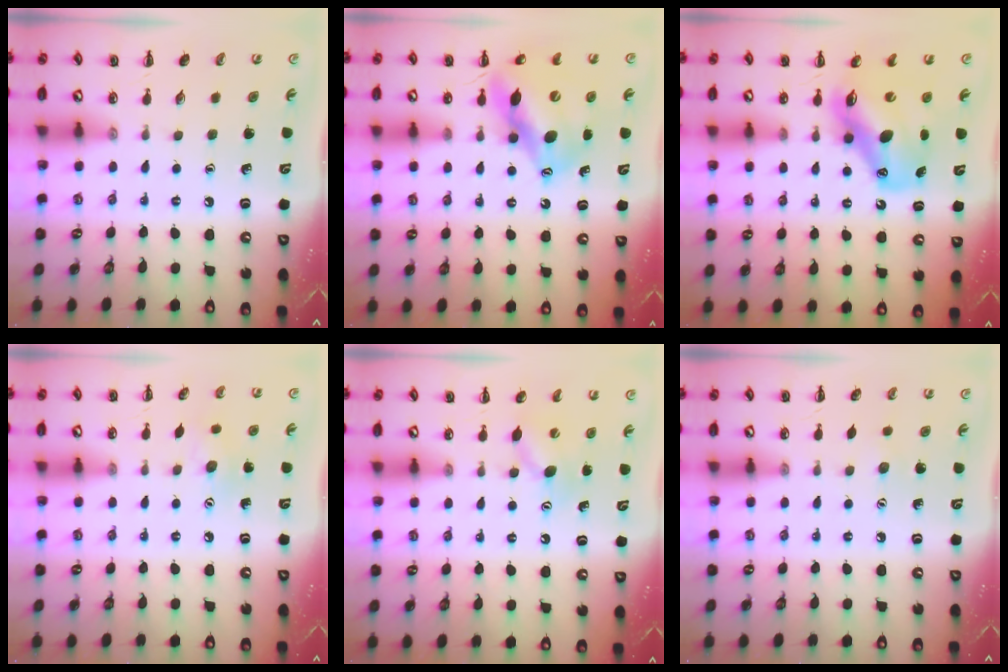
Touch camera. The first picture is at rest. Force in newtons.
{"total": 13.6, "press": 13.2, "slide": 3.4}
{"total": 12.7, "press": 12.2, "slide": 3.7}
{"total": 6.1, "press": 6.0, "slide": 1.2}
{"total": 7.8, "press": 7.7, "slide": 1.5}
{"total": 3.9, "press": 3.8, "slide": 0.9}